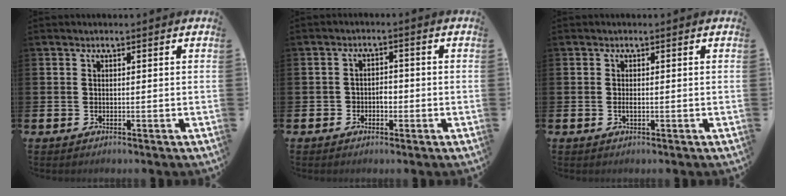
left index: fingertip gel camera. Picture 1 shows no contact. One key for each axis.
{"total": 2.0, "fx": -0.9, "fy": 1.5, "fz": 0.9, "tx": -0.013, "ty": 0.002, "tz": -0.022}
{"total": 0.8, "fx": -0.1, "fy": 0.2, "fz": 0.7, "tx": -0.023, "ty": 0.002, "tz": 0.000}